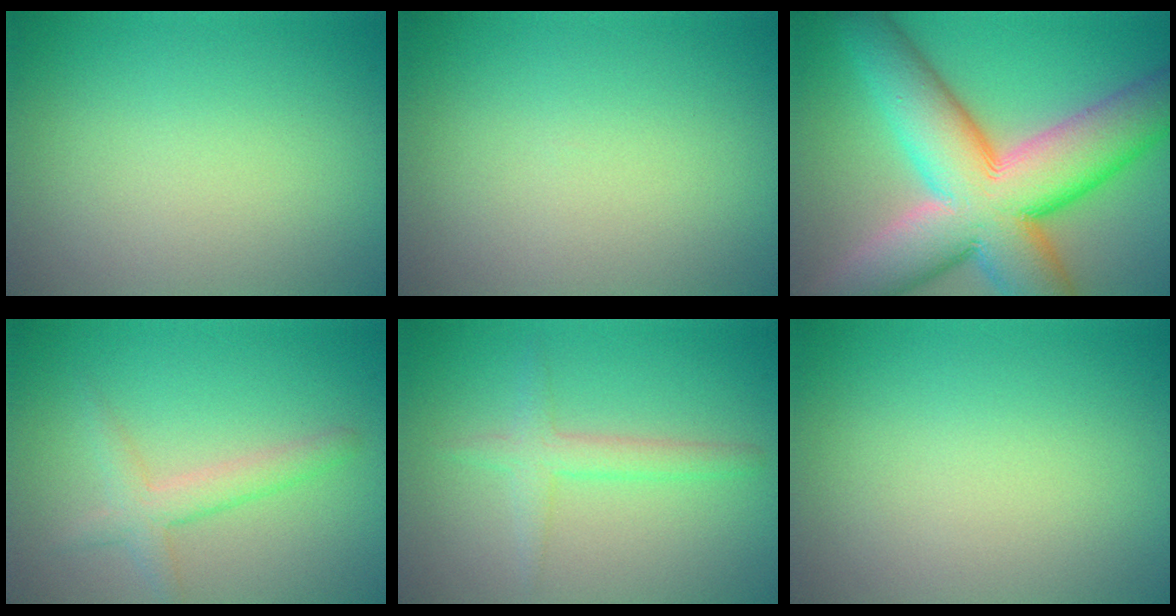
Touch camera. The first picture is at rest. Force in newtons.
{"total": 0.0}
{"total": 16.2, "press": 16.2, "slide": 0.8}
{"total": 2.5, "press": 2.5, "slide": 0.1}
{"total": 2.3, "press": 2.3, "slide": 0.1}
{"total": 0.0}